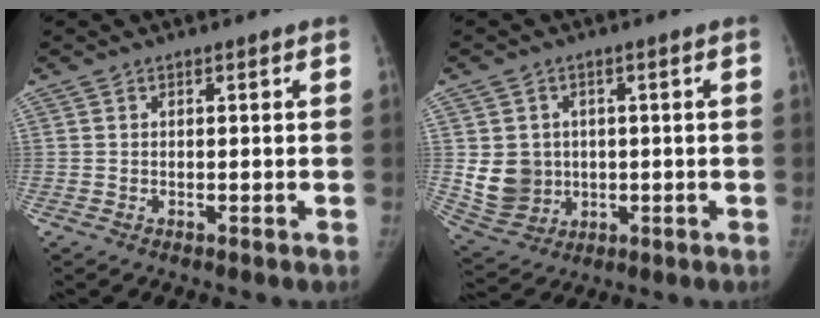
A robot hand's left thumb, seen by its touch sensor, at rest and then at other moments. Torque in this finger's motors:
{"motor_torque": [0.68, 1.24, 0.41, -0.71, 0.24]}